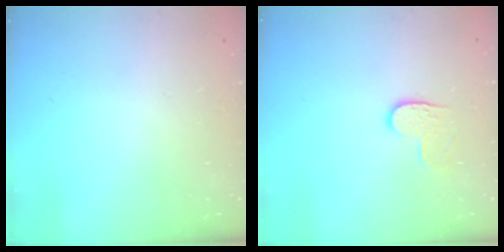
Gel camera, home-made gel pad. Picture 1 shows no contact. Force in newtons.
{"total": 4.7, "press": 4.7, "slide": 0.4}